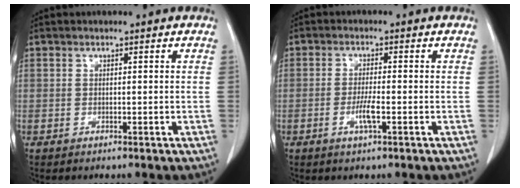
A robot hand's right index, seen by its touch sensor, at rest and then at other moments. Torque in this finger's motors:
{"motor_torque": [0.48, -0.29, 0.33, 0.04]}